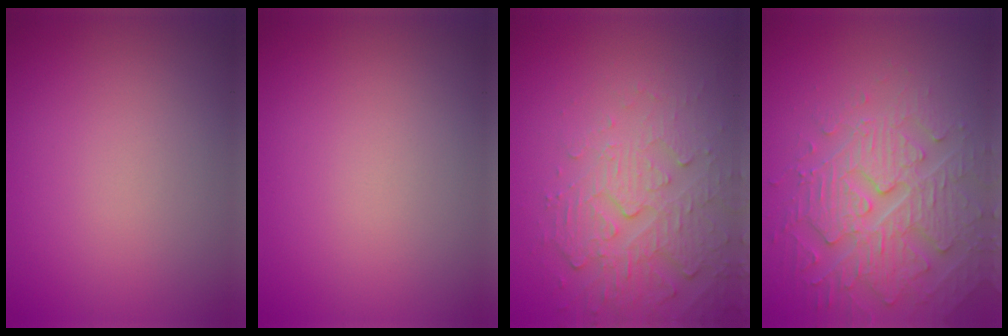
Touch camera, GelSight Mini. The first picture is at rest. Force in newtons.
{"total": 0.0}
{"total": 5.5, "press": 3.7, "slide": 4.1}
{"total": 5.0, "press": 4.9, "slide": 1.1}